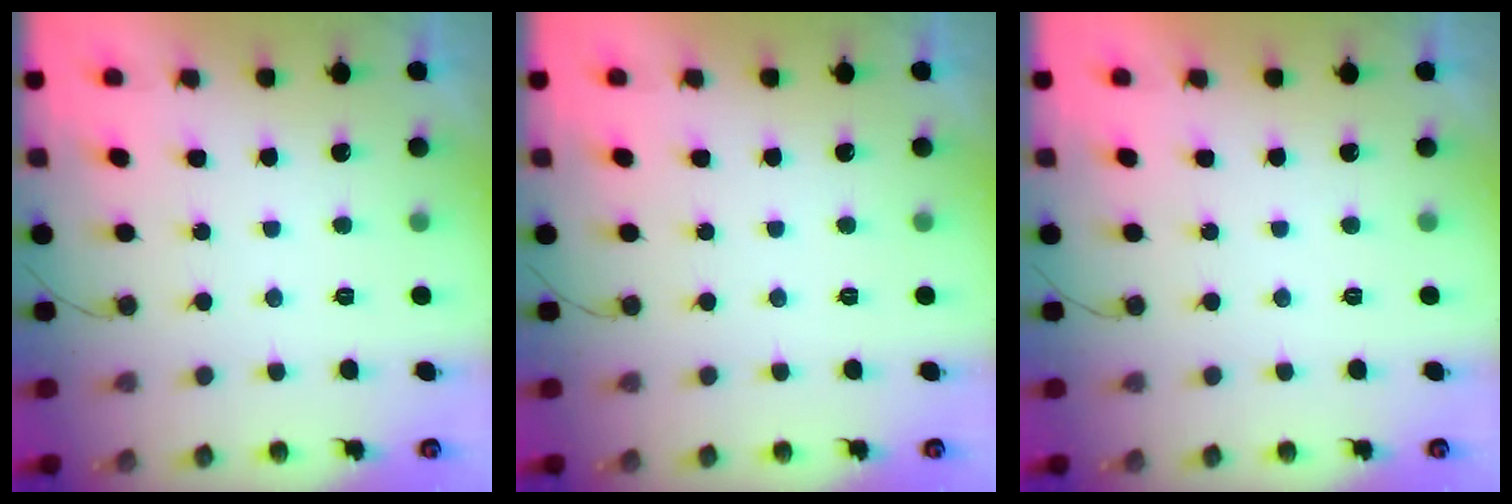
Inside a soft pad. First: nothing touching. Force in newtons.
{"total": 0.0}
{"total": 1.7, "press": 1.7, "slide": 0.1}